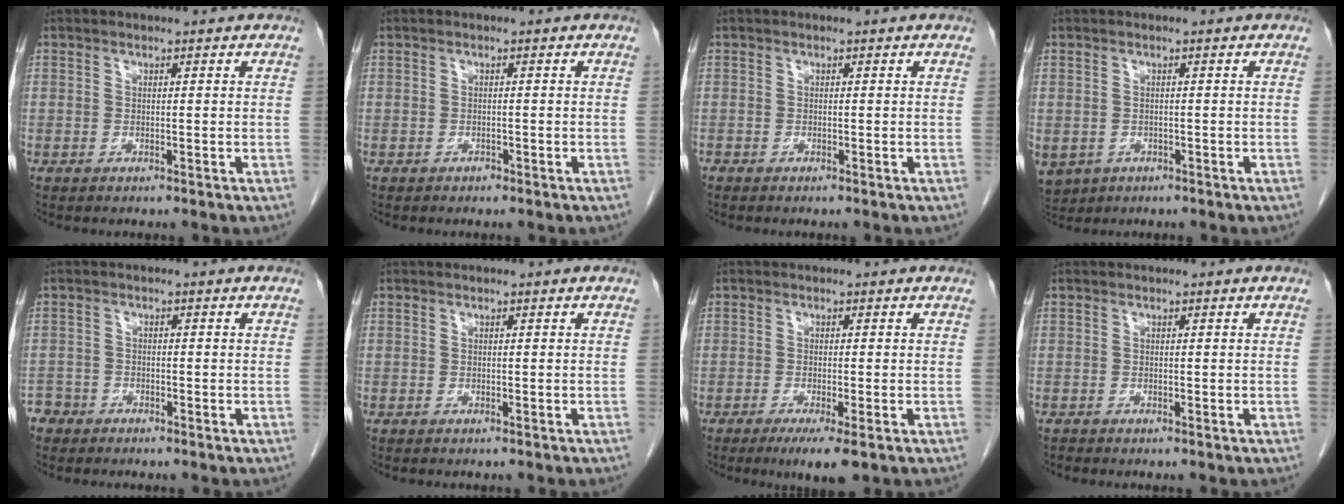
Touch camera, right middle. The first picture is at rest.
{"total": 0.6, "force": [-0.4, 0.3, 0.1], "torque": [-0.005, 0.000, -0.008]}
{"total": 0.0}
{"total": 6.8, "force": [-2.9, 5.6, 2.5], "torque": [-0.069, -0.006, -0.038]}
{"total": 2.2, "force": [-1.8, 1.2, -0.3], "torque": [0.002, 0.006, -0.035]}
{"total": 1.1, "force": [-1.0, 0.3, 0.4], "torque": [-0.007, -0.002, -0.013]}
{"total": 4.5, "force": [-2.6, 0.5, 3.6], "torque": [-0.054, -0.013, -0.039]}
{"total": 0.0}